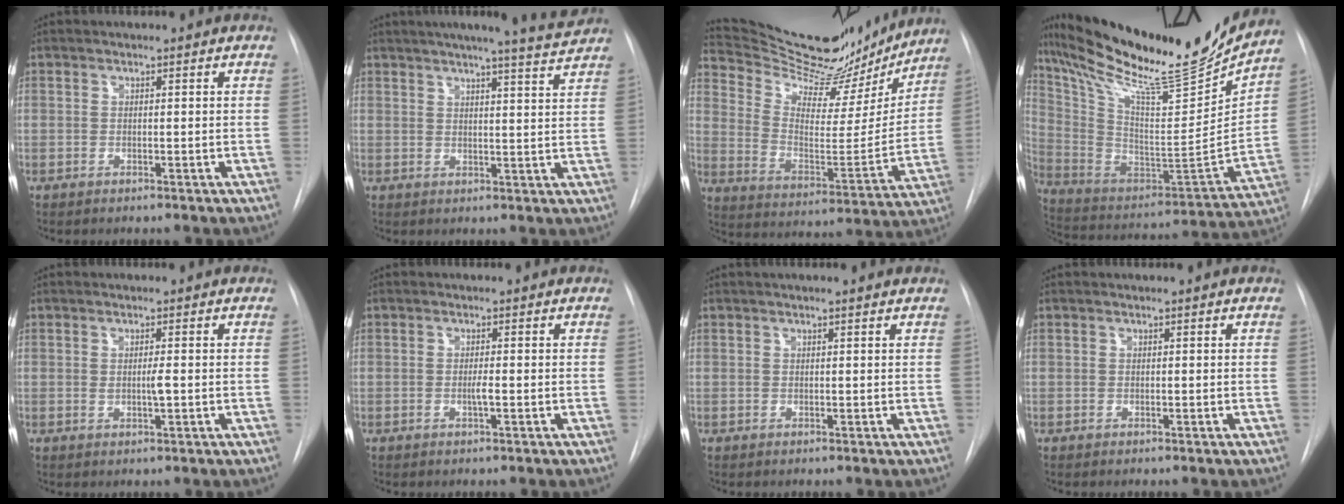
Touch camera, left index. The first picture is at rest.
{"total": 10.1, "force": [9.2, -1.4, 3.9], "torque": [-0.061, -0.030, 0.107]}
{"total": 22.9, "force": [21.1, 5.2, 7.0], "torque": [-0.112, -0.037, 0.308]}
{"total": 28.0, "force": [24.0, 2.6, 14.3], "torque": [-0.257, -0.056, 0.377]}
{"total": 1.3, "force": [-0.3, 0.0, 1.3], "torque": [-0.027, -0.008, -0.005]}
{"total": 1.1, "force": [-0.6, -0.1, 1.0], "torque": [-0.020, -0.007, -0.012]}
{"total": 3.1, "force": [2.8, -0.1, 1.2], "torque": [-0.016, 0.011, 0.027]}
{"total": 0.0}